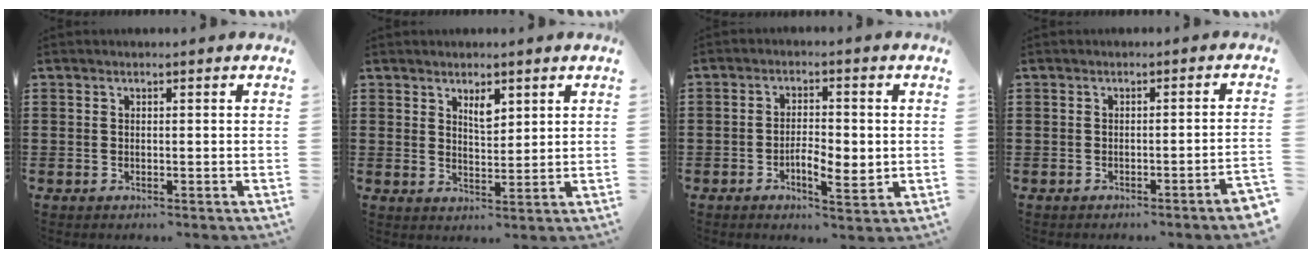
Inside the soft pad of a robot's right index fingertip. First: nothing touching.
{"total": 3.2, "force": [2.1, 1.4, 2.0], "torque": [-0.036, 0.001, 0.036]}
{"total": 4.9, "force": [-1.2, 2.1, 4.3], "torque": [-0.077, 0.005, -0.021]}
{"total": 1.7, "force": [-1.3, -0.4, 1.1], "torque": [-0.018, -0.003, -0.025]}